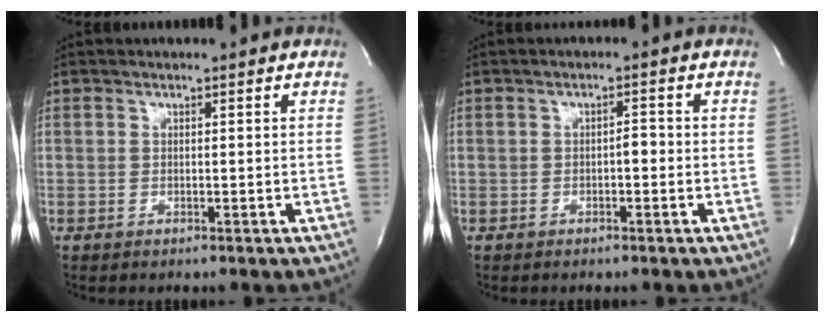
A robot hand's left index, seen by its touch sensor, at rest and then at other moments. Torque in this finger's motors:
{"motor_torque": [0.09, -0.07, -0.01, 0.00]}